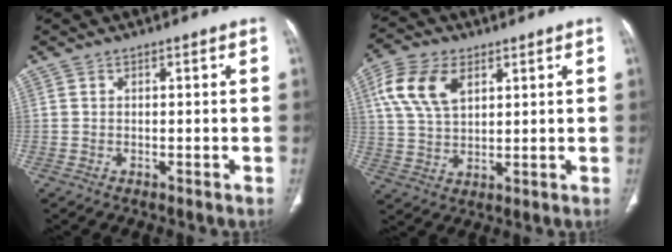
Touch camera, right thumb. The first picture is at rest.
{"total": 10.9, "force": [4.3, 6.4, 7.6], "torque": [-0.151, -0.002, 0.085]}